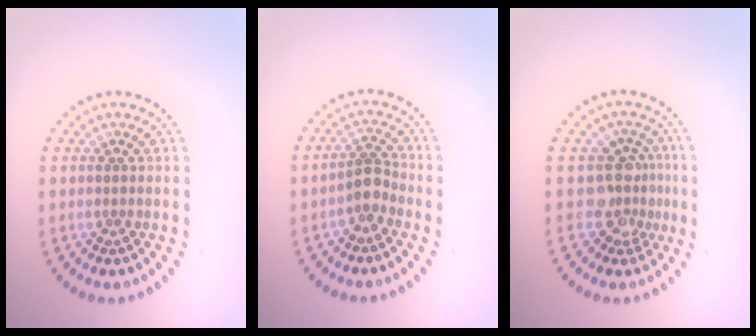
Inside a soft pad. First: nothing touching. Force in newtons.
{"total": 2.1, "press": 1.7, "slide": 1.3}
{"total": 3.4, "press": 2.6, "slide": 2.3}